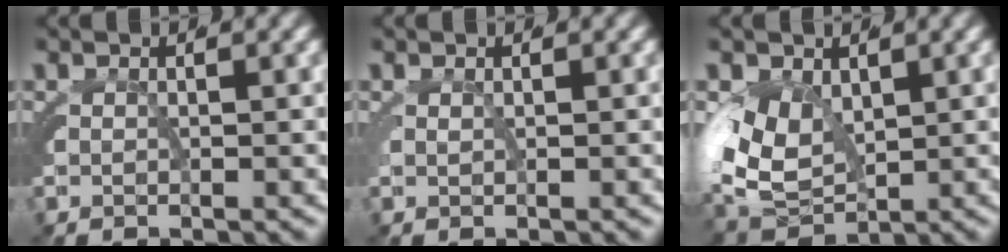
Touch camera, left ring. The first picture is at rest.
{"total": 0.6, "force": [0.4, 0.3, 0.4], "torque": [-0.013, -0.005, 0.011]}
{"total": 9.0, "force": [-0.1, 7.0, 5.7], "torque": [-0.134, -0.041, 0.016]}